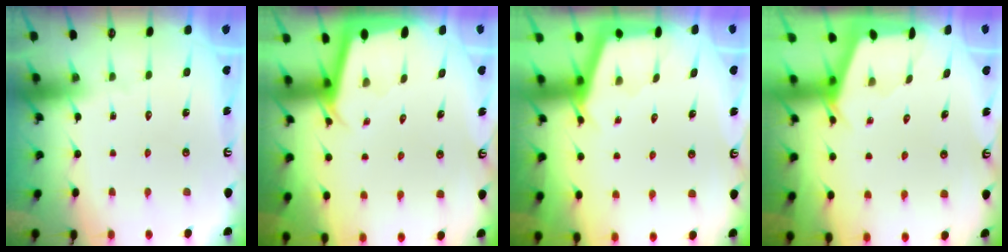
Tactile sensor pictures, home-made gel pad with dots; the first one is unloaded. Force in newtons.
{"total": 2.3, "press": 2.3, "slide": 0.1}
{"total": 2.7, "press": 2.7, "slide": 0.3}
{"total": 2.5, "press": 2.5, "slide": 0.3}